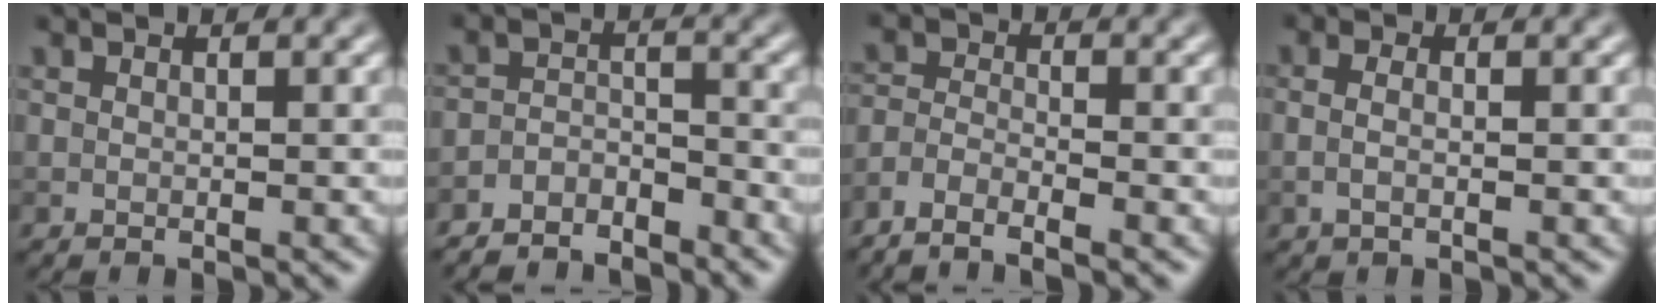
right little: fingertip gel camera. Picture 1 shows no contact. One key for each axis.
{"total": 4.4, "fx": -4.1, "fy": 1.2, "fz": 0.9, "tx": -0.013, "ty": -0.006, "tz": -0.079}
{"total": 2.8, "fx": -2.3, "fy": 0.6, "fz": 1.4, "tx": -0.031, "ty": -0.001, "tz": -0.055}
{"total": 1.4, "fx": -0.2, "fy": 0.6, "fz": 1.2, "tx": -0.031, "ty": -0.002, "tz": -0.007}